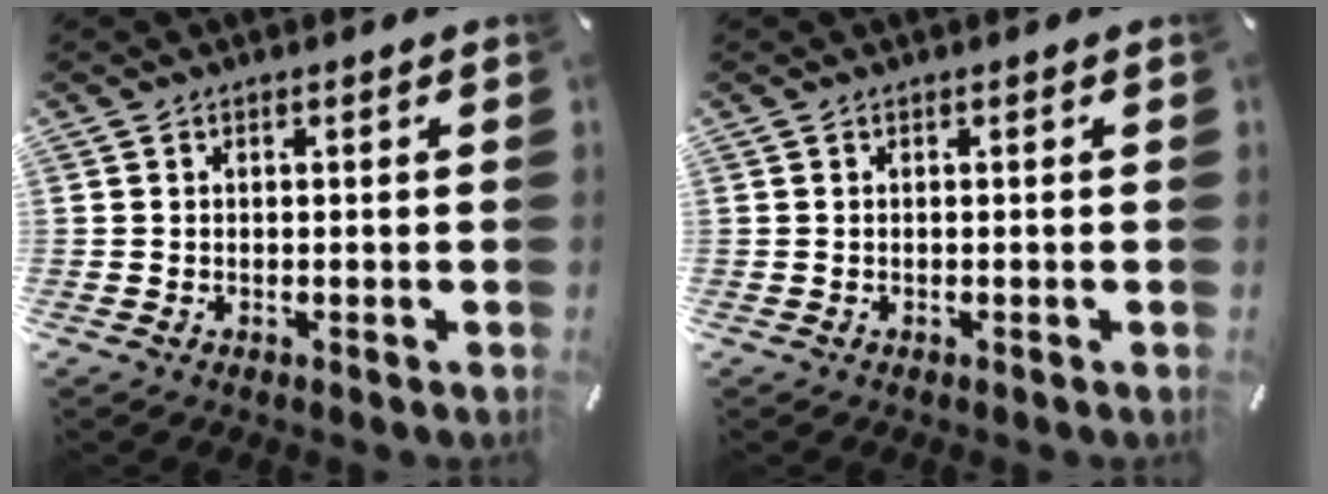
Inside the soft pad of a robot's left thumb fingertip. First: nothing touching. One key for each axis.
{"total": 0.0}